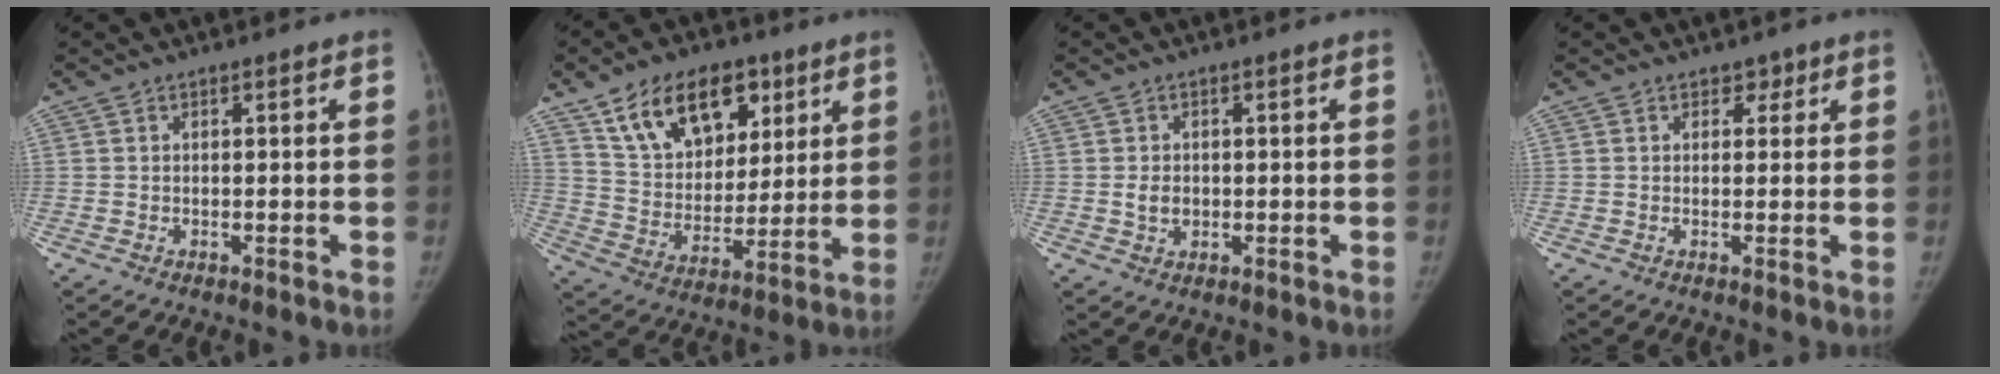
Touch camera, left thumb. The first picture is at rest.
{"total": 18.8, "force": [10.0, 11.9, 10.5], "torque": [-0.128, -0.031, 0.177]}
{"total": 3.0, "force": [-0.1, 2.4, 1.9], "torque": [-0.024, 0.001, 0.001]}
{"total": 1.9, "force": [1.1, 1.4, 0.5], "torque": [0.013, -0.004, 0.010]}